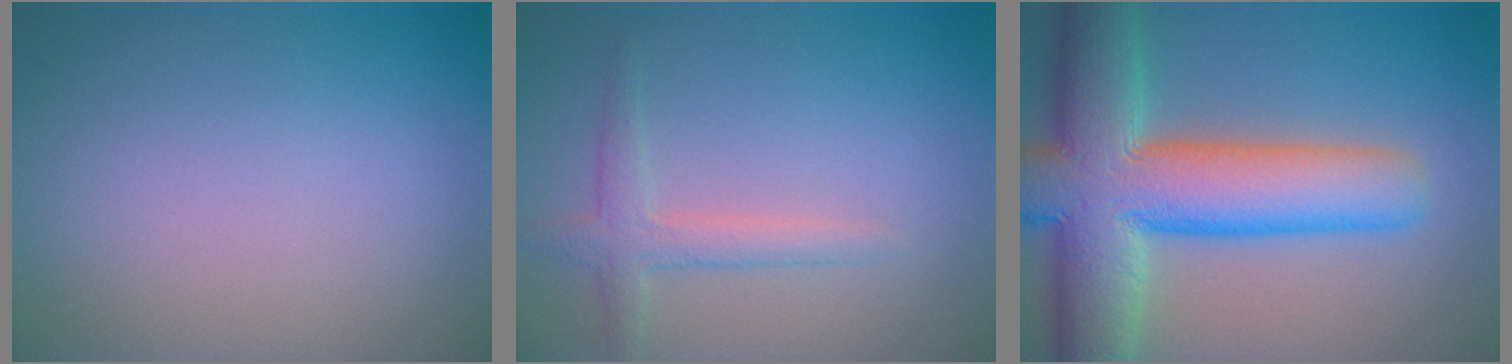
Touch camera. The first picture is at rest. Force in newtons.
{"total": 2.3, "press": 2.3, "slide": 0.1}
{"total": 13.1, "press": 13.1, "slide": 0.6}